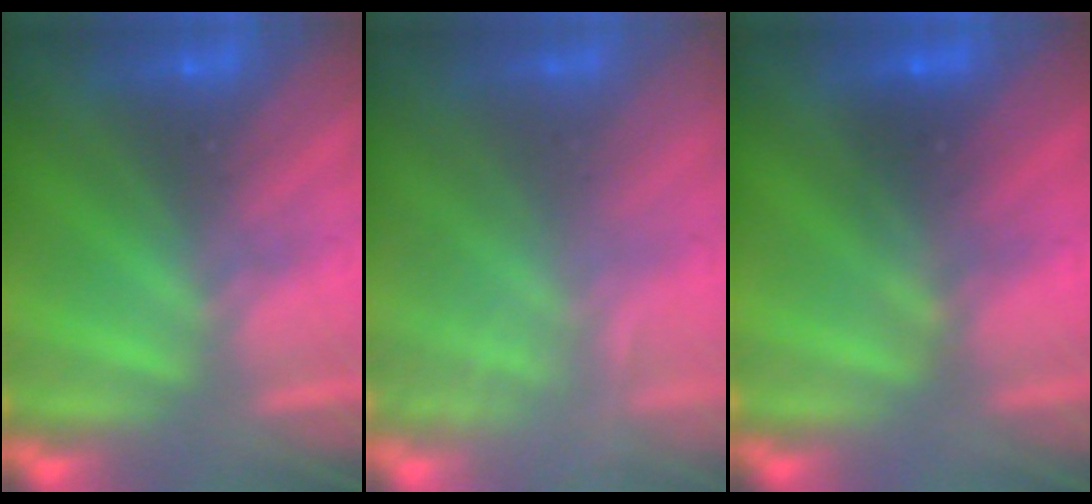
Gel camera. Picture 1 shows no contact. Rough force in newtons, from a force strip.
{"total": 2.3}
{"total": 2.6}